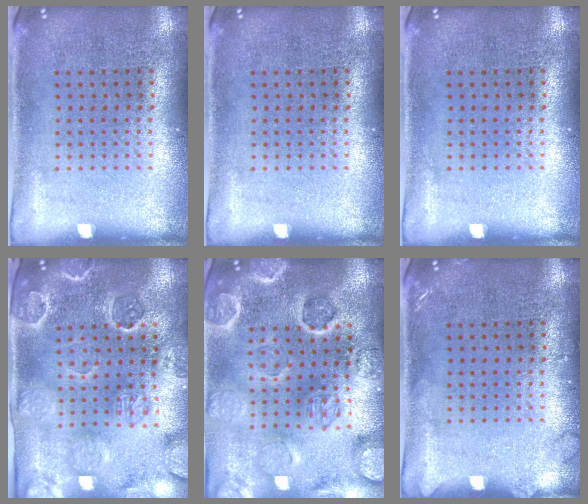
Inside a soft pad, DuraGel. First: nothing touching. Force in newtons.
{"total": 0.0}
{"total": 0.0}
{"total": 3.2, "press": 3.1, "slide": 0.9}
{"total": 2.7, "press": 2.7, "slide": 0.2}
{"total": 1.1, "press": 1.1, "slide": 0.1}